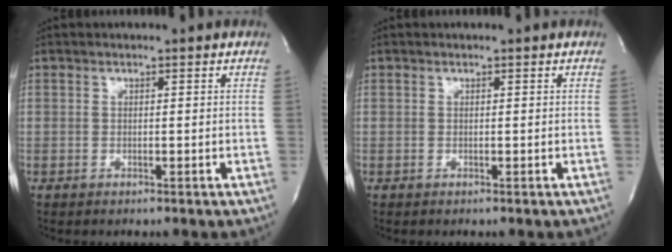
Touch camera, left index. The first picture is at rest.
{"total": 0.0}